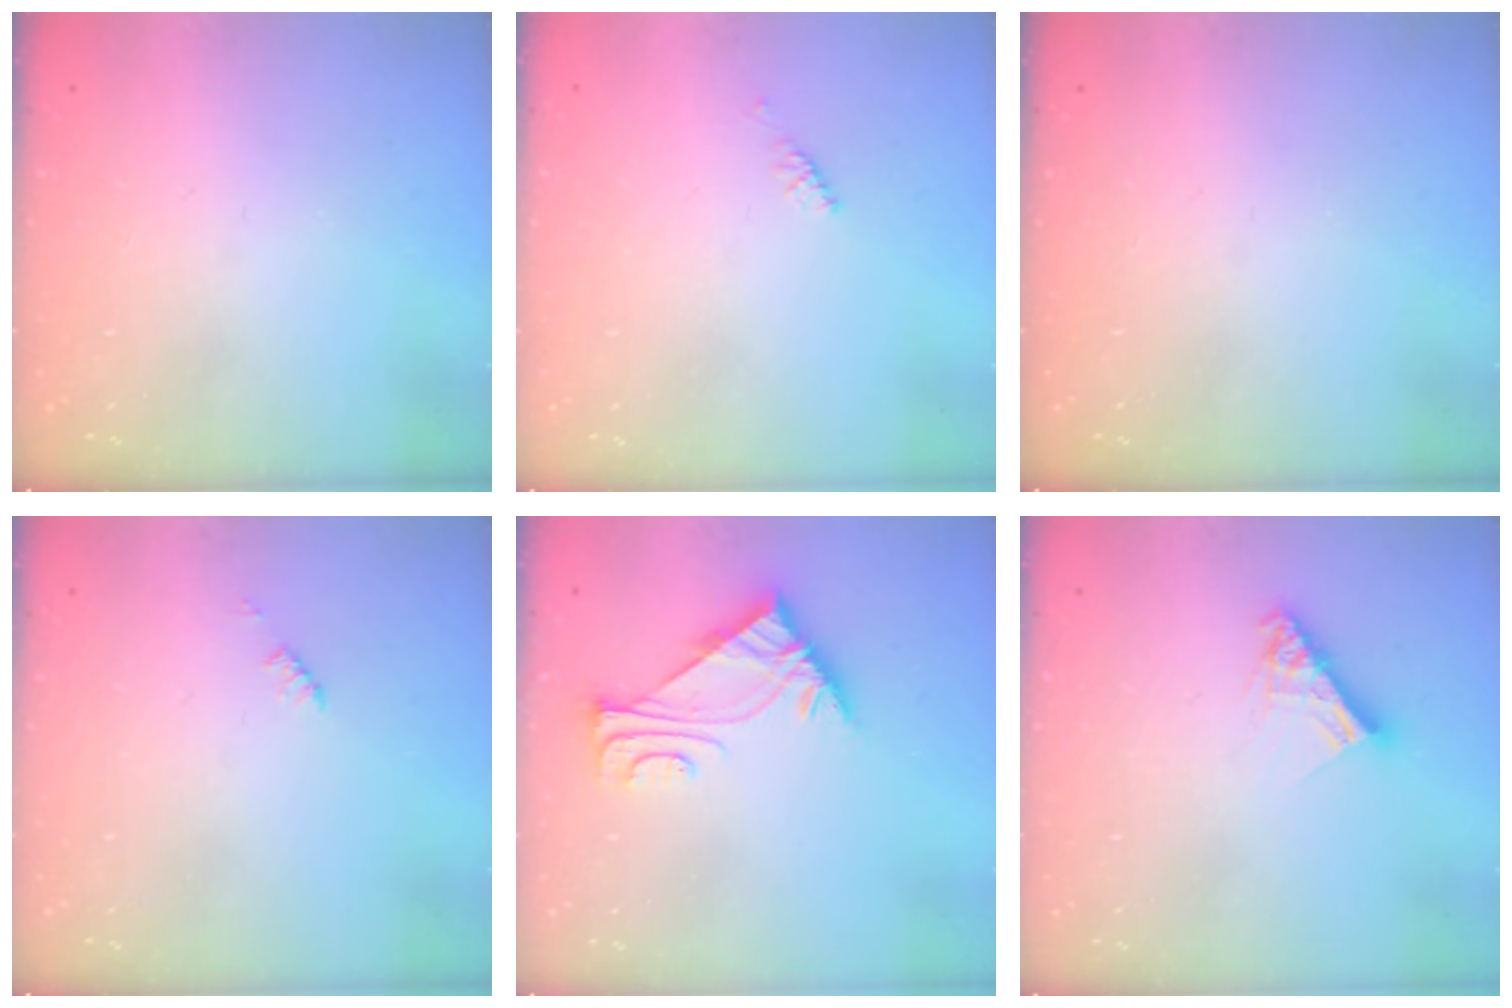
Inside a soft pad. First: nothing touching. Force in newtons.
{"total": 2.4, "press": 2.3, "slide": 0.7}
{"total": 0.0}
{"total": 1.2, "press": 1.2, "slide": 0.2}
{"total": 6.0, "press": 5.9, "slide": 0.8}
{"total": 9.5, "press": 9.5, "slide": 0.7}